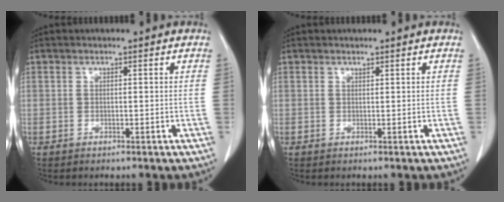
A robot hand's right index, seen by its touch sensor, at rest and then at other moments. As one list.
[{"total": 0.0}]